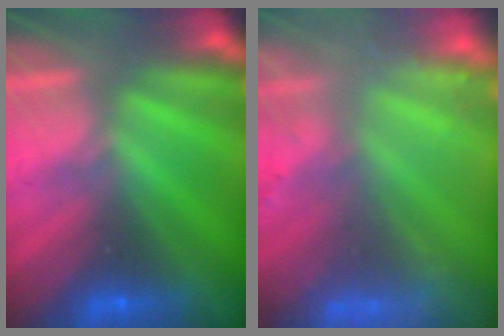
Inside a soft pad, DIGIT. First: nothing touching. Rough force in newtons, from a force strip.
{"total": 6.0}